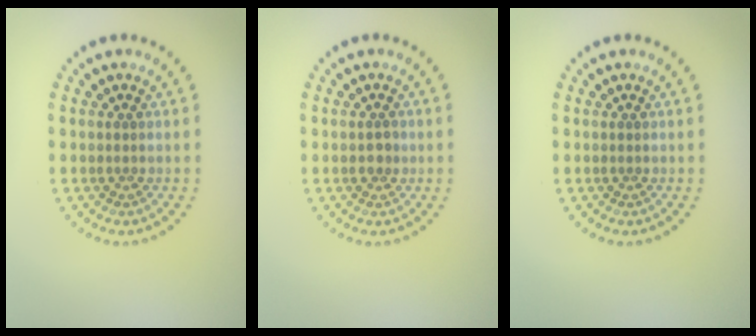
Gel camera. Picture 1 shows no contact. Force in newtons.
{"total": 1.0, "press": 1.0, "slide": 0.2}
{"total": 0.0}